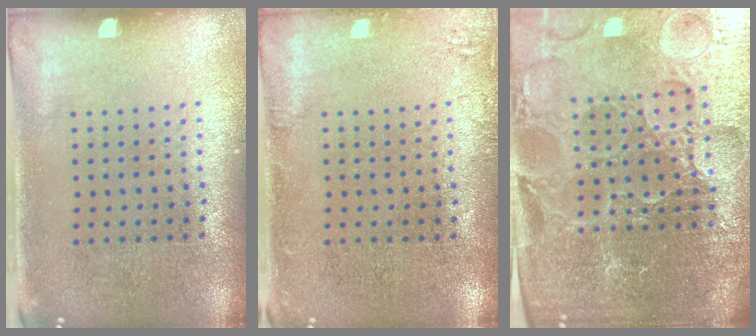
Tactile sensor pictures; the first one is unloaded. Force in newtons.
{"total": 1.5, "press": 1.4, "slide": 0.3}
{"total": 6.0, "press": 5.4, "slide": 2.6}